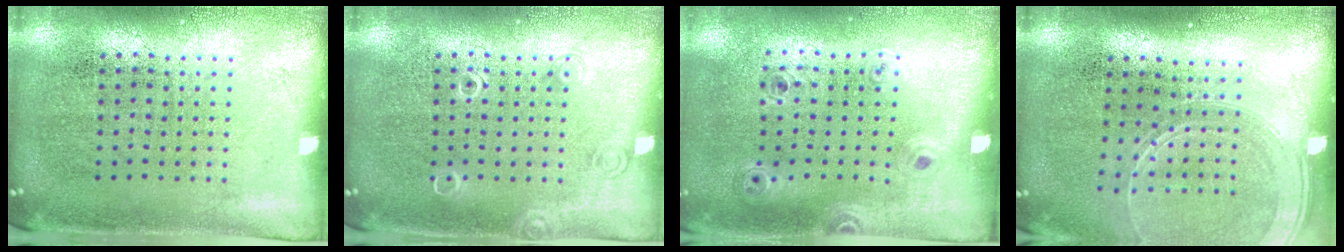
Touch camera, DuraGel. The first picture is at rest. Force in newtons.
{"total": 1.0, "press": 1.0, "slide": 0.2}
{"total": 0.9, "press": 0.8, "slide": 0.3}
{"total": 1.7, "press": 1.6, "slide": 0.6}